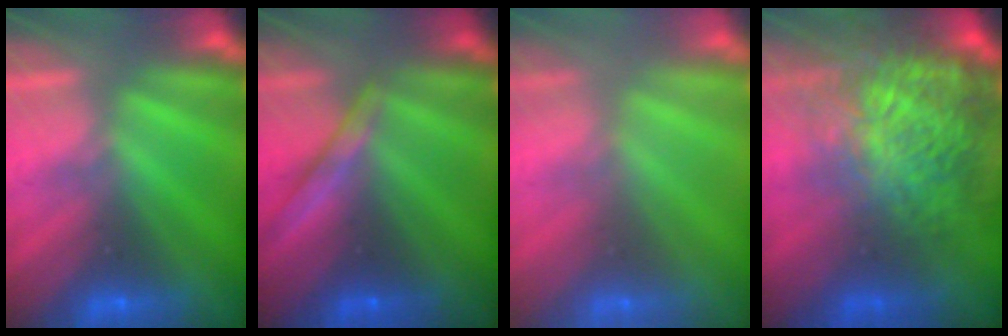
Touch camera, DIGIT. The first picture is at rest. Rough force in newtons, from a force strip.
{"total": 2.2}
{"total": 2.7}
{"total": 10.0}